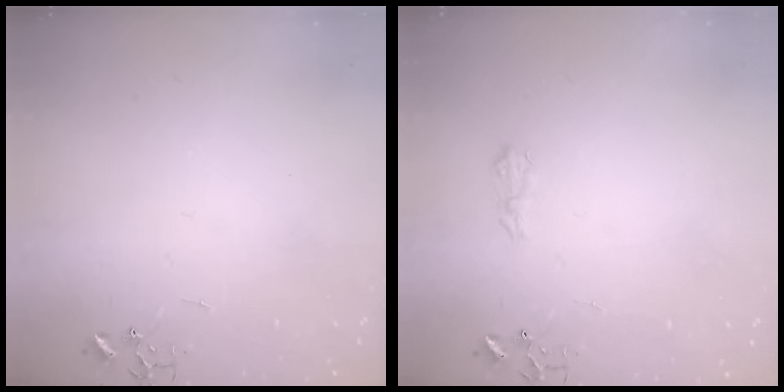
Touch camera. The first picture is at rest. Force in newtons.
{"total": 7.0, "press": 6.9, "slide": 0.9}